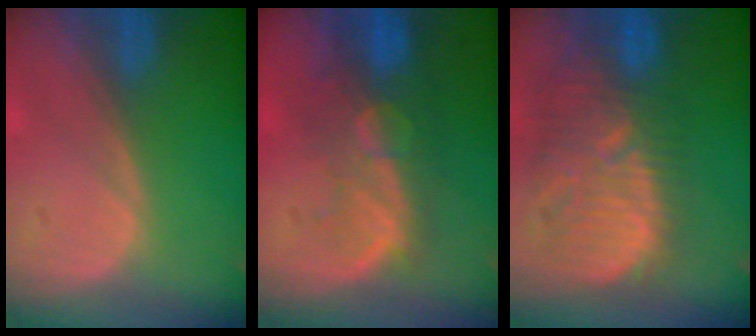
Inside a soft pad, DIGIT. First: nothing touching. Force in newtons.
{"total": 10.0, "press": 8.5, "slide": 5.3}
{"total": 12.3, "press": 11.2, "slide": 5.1}